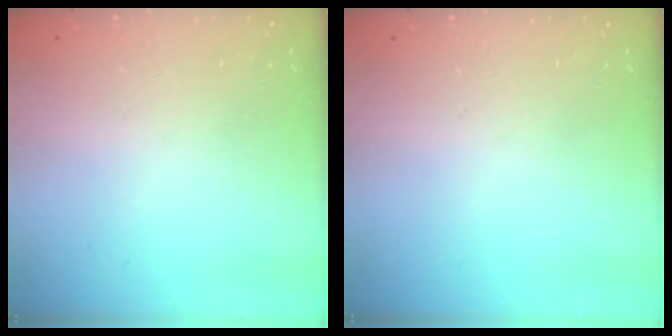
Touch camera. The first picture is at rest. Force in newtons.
{"total": 0.0}